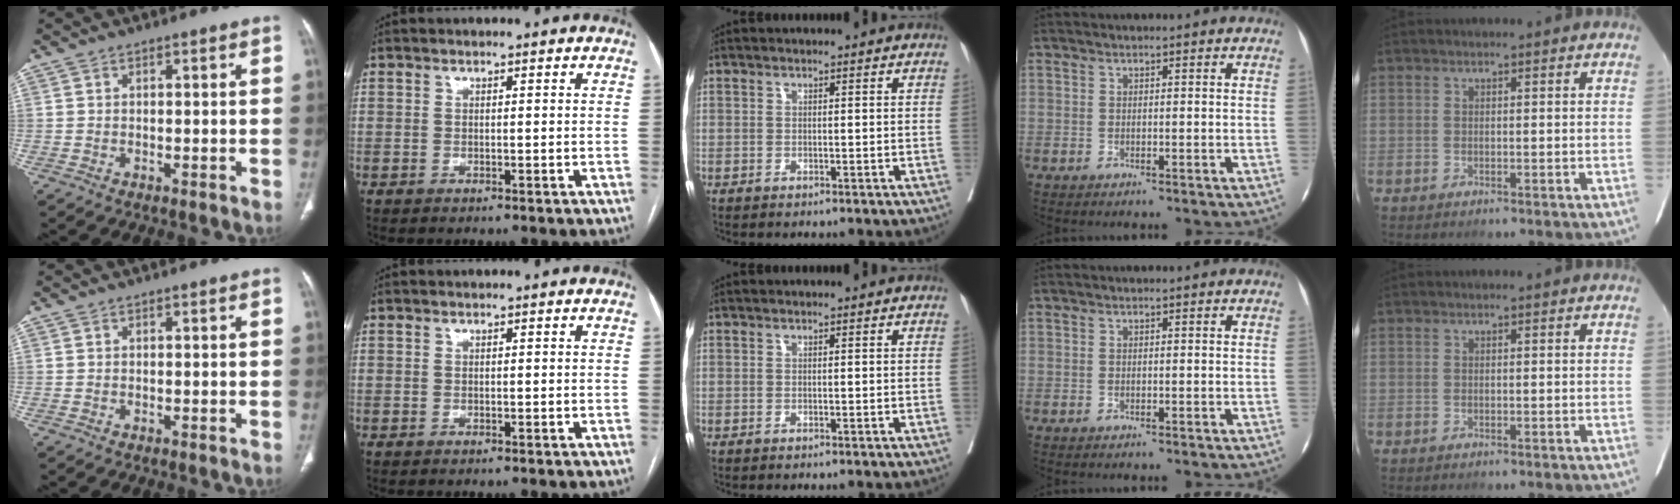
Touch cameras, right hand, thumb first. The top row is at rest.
{}